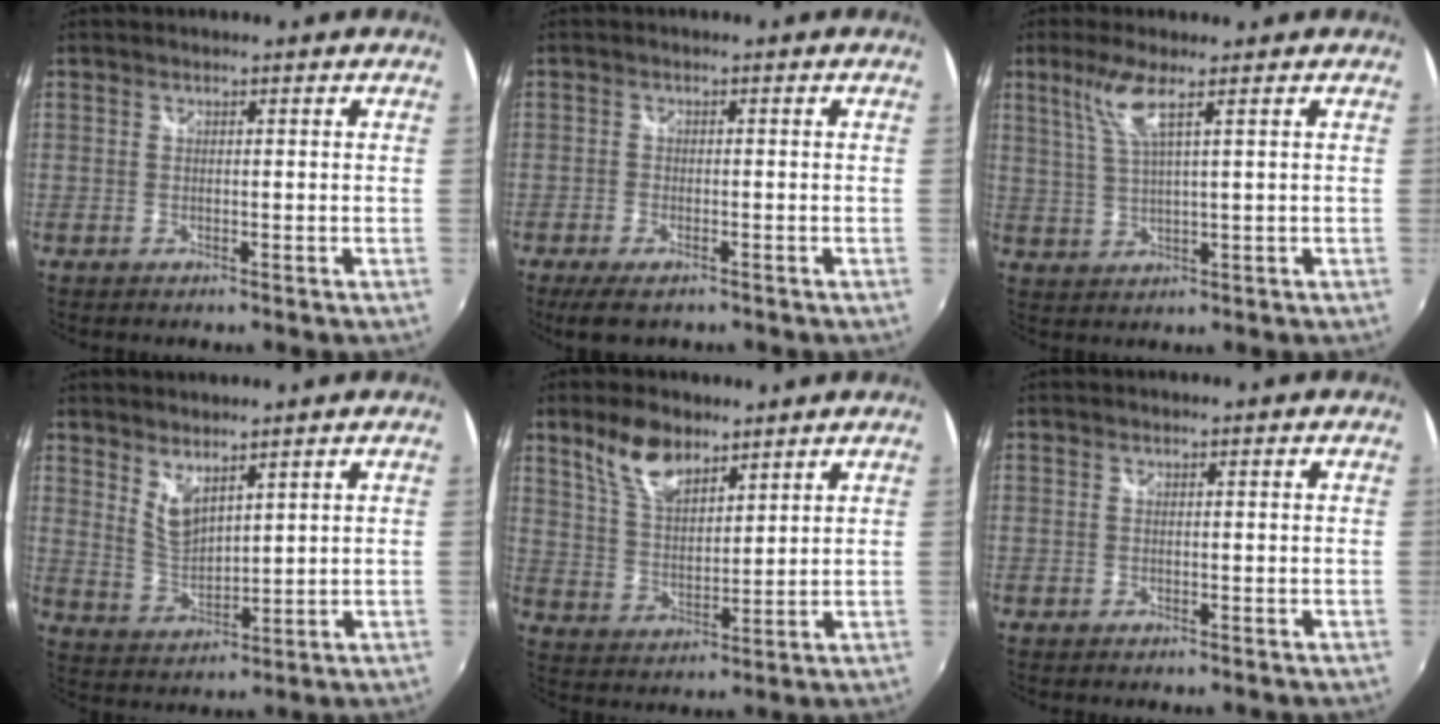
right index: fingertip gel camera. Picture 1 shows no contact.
{"total": 5.4, "force": [-4.0, 2.0, 2.9], "torque": [-0.073, -0.022, -0.069]}
{"total": 5.5, "force": [3.0, 0.0, 4.6], "torque": [-0.097, -0.002, 0.065]}
{"total": 5.4, "force": [4.1, 1.8, 3.1], "torque": [-0.055, -0.010, 0.083]}
{"total": 9.1, "force": [6.4, 4.0, 5.0], "torque": [-0.094, 0.011, 0.129]}
{"total": 0.0}